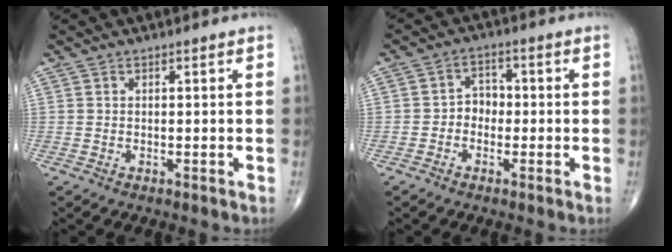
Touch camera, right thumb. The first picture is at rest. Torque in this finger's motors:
{"motor_torque": [-0.16, -0.05, 0.39, -0.06, -0.02]}